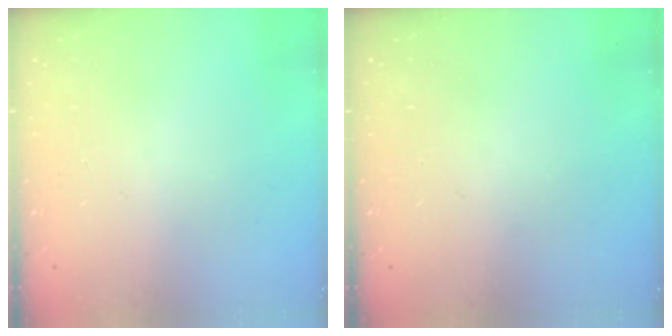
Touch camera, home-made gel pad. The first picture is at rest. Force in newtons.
{"total": 0.0}